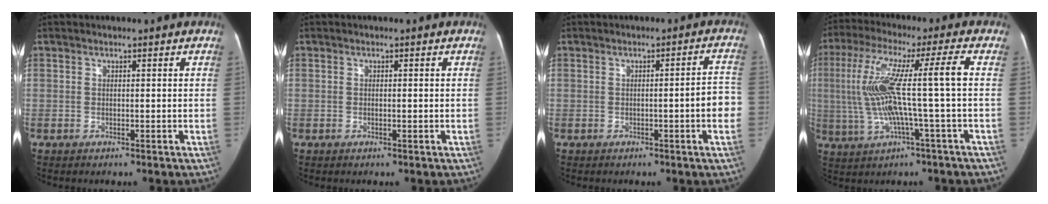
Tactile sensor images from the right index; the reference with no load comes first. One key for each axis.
{"total": 0.7, "fx": 0.0, "fy": 0.1, "fz": 0.6, "tx": -0.013, "ty": -0.002, "tz": 0.000}
{"total": 5.0, "fx": -1.1, "fy": 0.2, "fz": 4.9, "tx": -0.053, "ty": 0.010, "tz": -0.017}
{"total": 13.3, "fx": -0.1, "fy": -0.7, "fz": 13.3, "tx": -0.264, "ty": 0.026, "tz": -0.004}